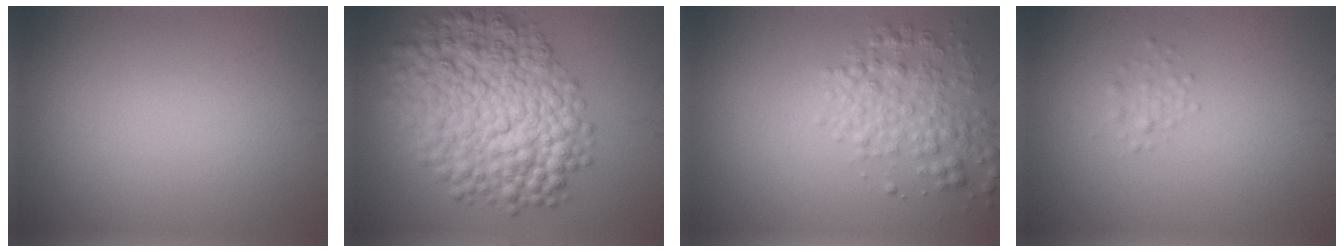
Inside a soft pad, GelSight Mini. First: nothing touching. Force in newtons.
{"total": 10.9, "press": 10.9, "slide": 0.2}
{"total": 3.6, "press": 3.6, "slide": 0.2}
{"total": 1.0, "press": 1.0, "slide": 0.0}